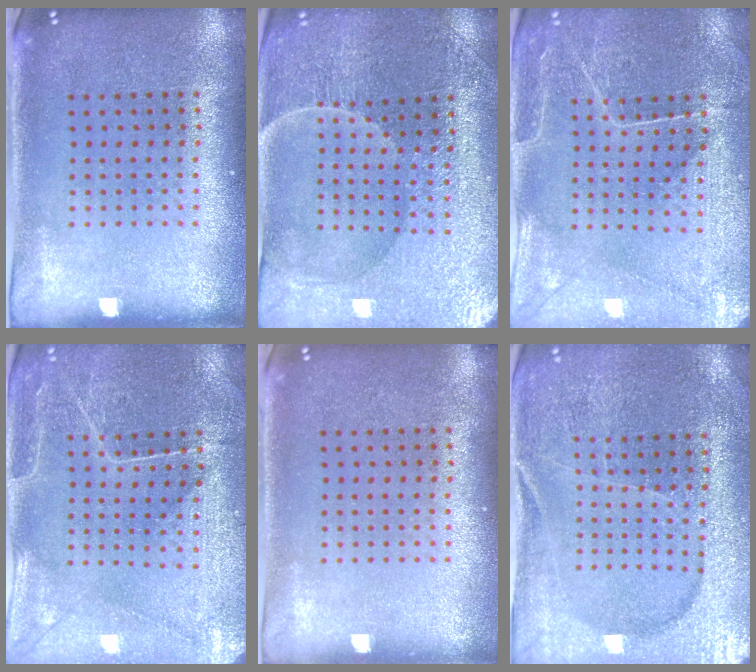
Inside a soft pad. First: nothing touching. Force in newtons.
{"total": 3.5, "press": 3.5, "slide": 0.2}
{"total": 0.8, "press": 0.7, "slide": 0.4}
{"total": 0.8, "press": 0.7, "slide": 0.4}
{"total": 0.0}
{"total": 3.0, "press": 3.0, "slide": 0.4}